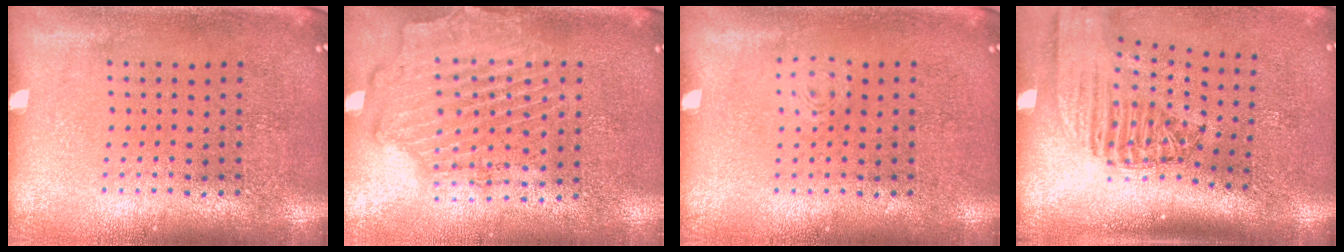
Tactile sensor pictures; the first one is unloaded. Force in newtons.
{"total": 1.9, "press": 1.7, "slide": 0.7}
{"total": 0.8, "press": 0.8, "slide": 0.2}
{"total": 2.4, "press": 1.8, "slide": 1.6}